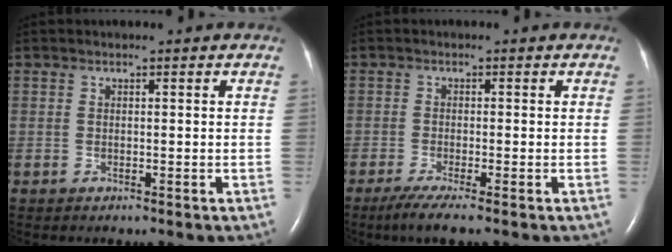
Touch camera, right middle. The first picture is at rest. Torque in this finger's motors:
{"motor_torque": [0.37, -0.36, 0.29, 0.07]}